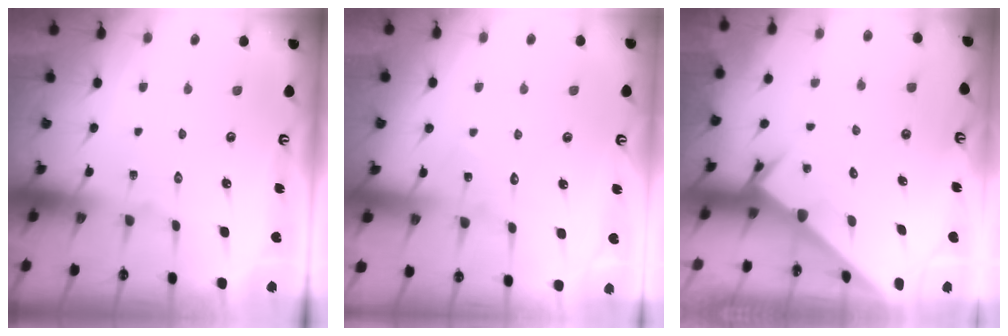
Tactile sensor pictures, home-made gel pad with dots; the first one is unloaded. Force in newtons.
{"total": 5.1, "press": 5.1, "slide": 0.5}
{"total": 2.8, "press": 2.8, "slide": 0.0}